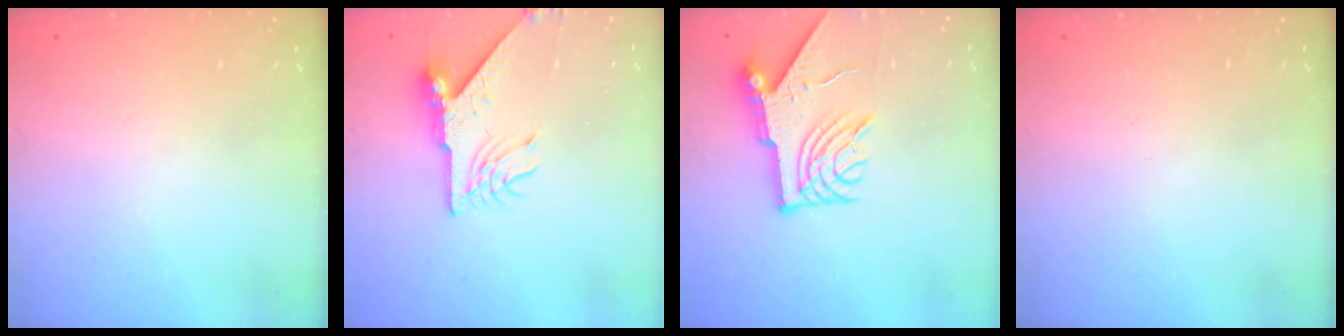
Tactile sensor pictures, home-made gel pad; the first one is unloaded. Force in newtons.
{"total": 9.9, "press": 9.8, "slide": 1.1}
{"total": 9.5, "press": 9.4, "slide": 0.9}
{"total": 0.0}